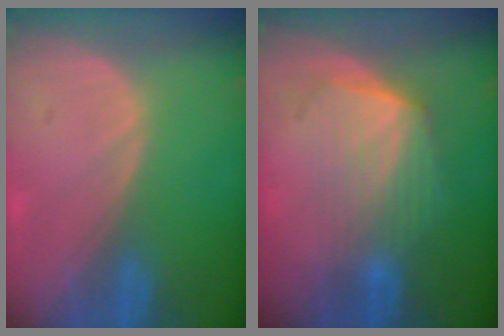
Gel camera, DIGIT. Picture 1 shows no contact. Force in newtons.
{"total": 7.2, "press": 6.5, "slide": 3.0}